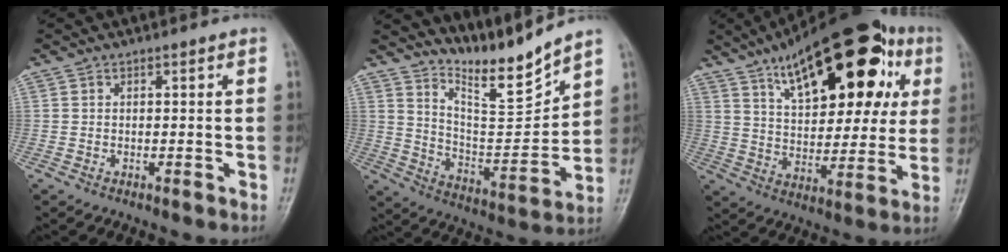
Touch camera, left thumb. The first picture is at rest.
{"total": 11.3, "force": [10.5, 0.6, 4.0], "torque": [-0.047, -0.090, 0.201]}
{"total": 26.7, "force": [11.5, 12.1, 20.8], "torque": [-0.264, 0.001, 0.174]}